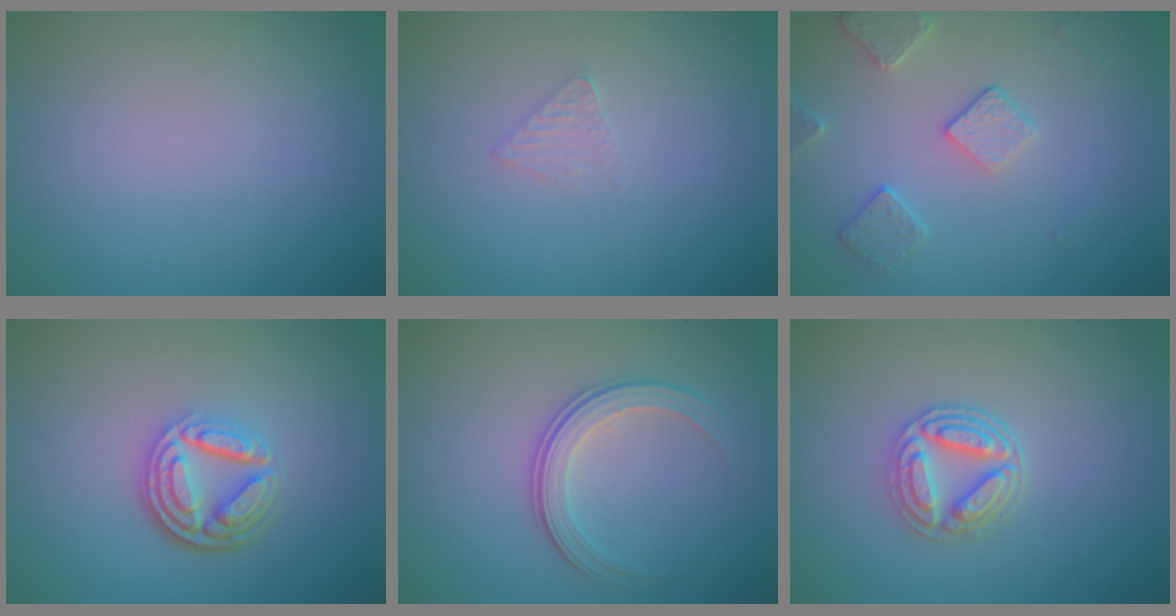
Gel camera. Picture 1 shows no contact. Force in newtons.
{"total": 1.0, "press": 1.0, "slide": 0.1}
{"total": 2.9, "press": 2.8, "slide": 0.9}
{"total": 5.1, "press": 3.6, "slide": 3.6}
{"total": 3.0, "press": 2.6, "slide": 1.5}
{"total": 3.7, "press": 3.3, "slide": 1.7}